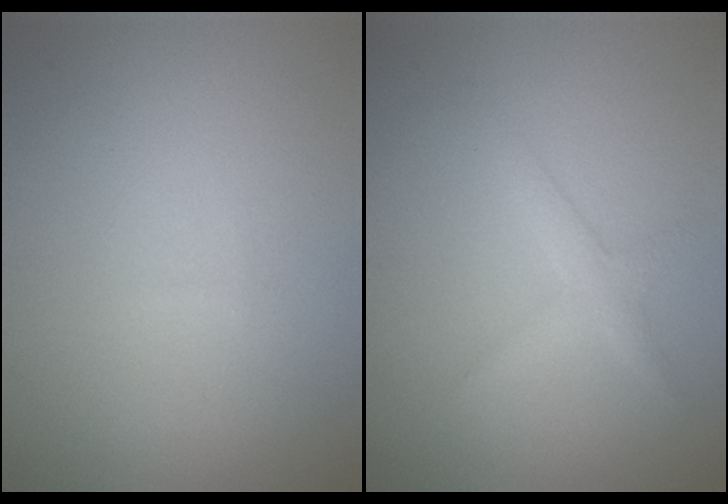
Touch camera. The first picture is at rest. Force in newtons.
{"total": 1.8, "press": 1.8, "slide": 0.1}